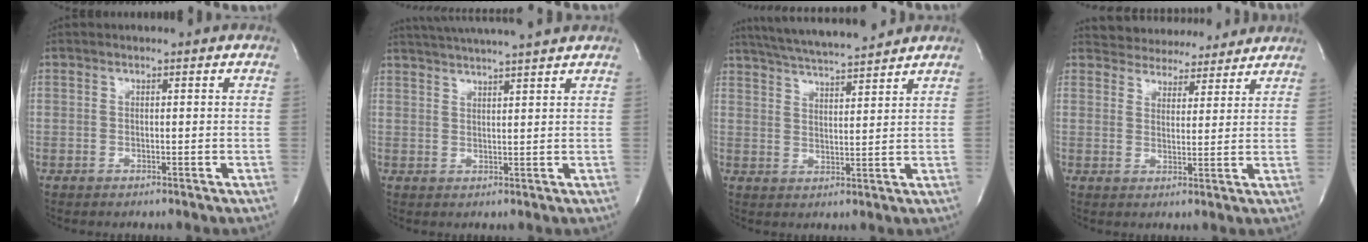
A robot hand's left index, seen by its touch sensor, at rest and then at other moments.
{"total": 12.1, "force": [10.9, -0.3, 5.3], "torque": [-0.093, 0.023, 0.152]}
{"total": 12.2, "force": [11.0, 0.6, 5.2], "torque": [-0.097, 0.013, 0.175]}
{"total": 9.7, "force": [9.1, 3.1, 1.4], "torque": [-0.011, 0.012, 0.121]}